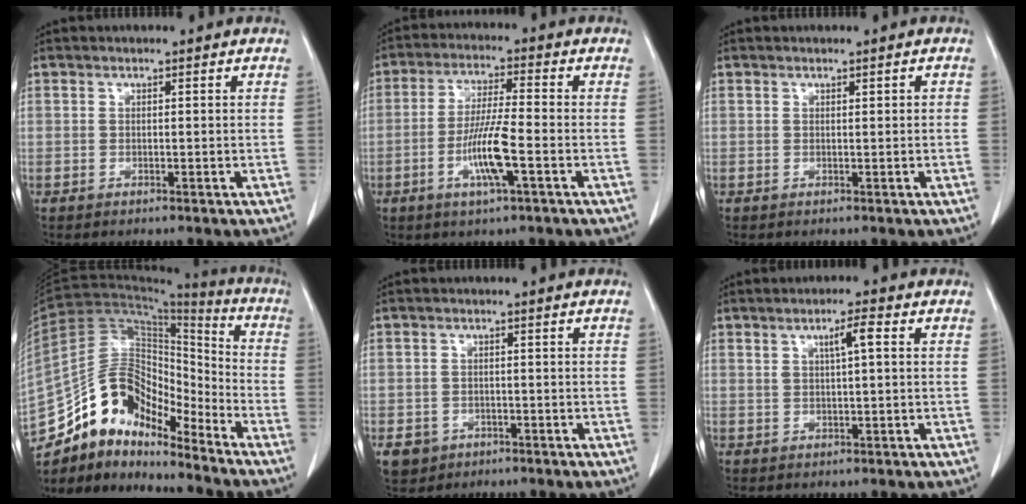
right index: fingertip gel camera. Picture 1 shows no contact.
{"total": 8.4, "force": [-2.9, 0.4, 7.9], "torque": [-0.154, -0.007, -0.056]}
{"total": 0.6, "force": [0.1, 0.1, 0.5], "torque": [-0.008, 0.001, 0.002]}
{"total": 15.0, "force": [-12.4, 6.1, 5.8], "torque": [-0.097, 0.070, -0.227]}
{"total": 4.4, "force": [-2.2, 3.8, 0.8], "torque": [-0.013, 0.006, -0.027]}
{"total": 3.3, "force": [1.1, 0.3, 3.1], "torque": [-0.053, 0.003, 0.020]}